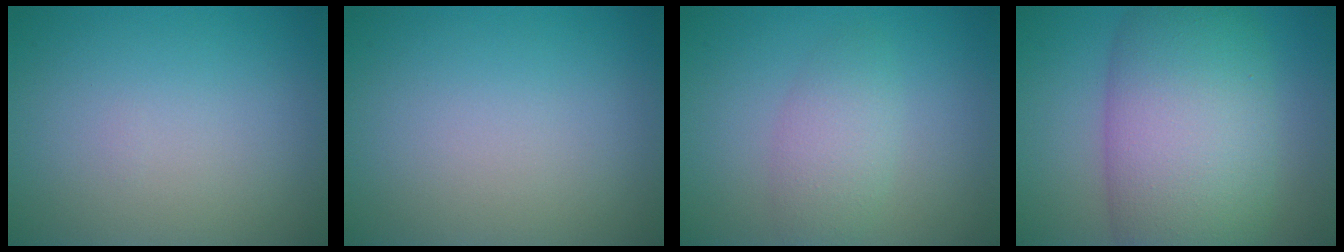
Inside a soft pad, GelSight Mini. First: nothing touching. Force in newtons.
{"total": 0.0}
{"total": 2.8, "press": 2.8, "slide": 0.2}
{"total": 12.3, "press": 12.3, "slide": 0.6}